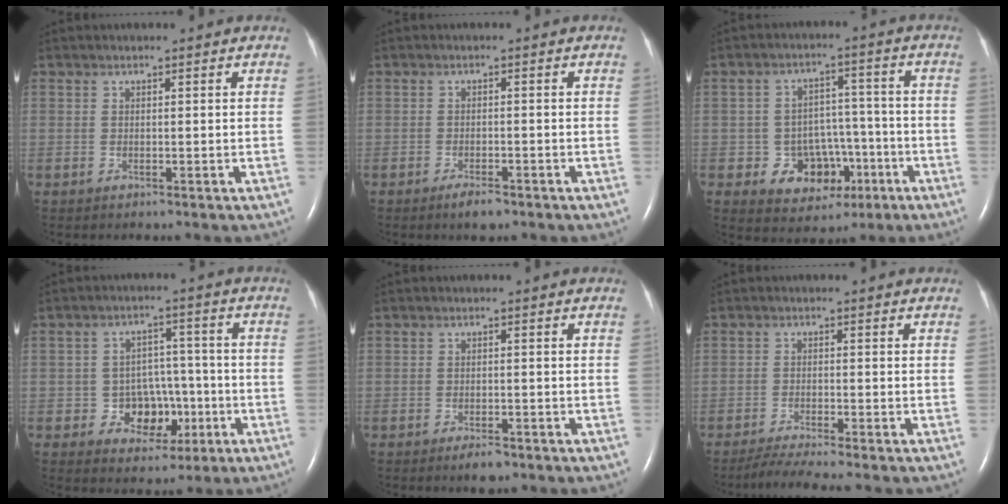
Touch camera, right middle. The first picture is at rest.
{"total": 2.6, "force": [-1.9, 0.7, 1.6], "torque": [-0.036, -0.003, -0.030]}
{"total": 8.1, "force": [-3.1, 6.8, 3.3], "torque": [-0.043, 0.027, -0.033]}
{"total": 6.6, "force": [-2.0, 5.6, 2.8], "torque": [-0.032, 0.026, -0.019]}
{"total": 2.4, "force": [-1.7, 0.7, 1.4], "torque": [-0.030, -0.003, -0.024]}
{"total": 5.1, "force": [-4.4, -0.9, 2.5], "torque": [-0.047, -0.021, -0.077]}